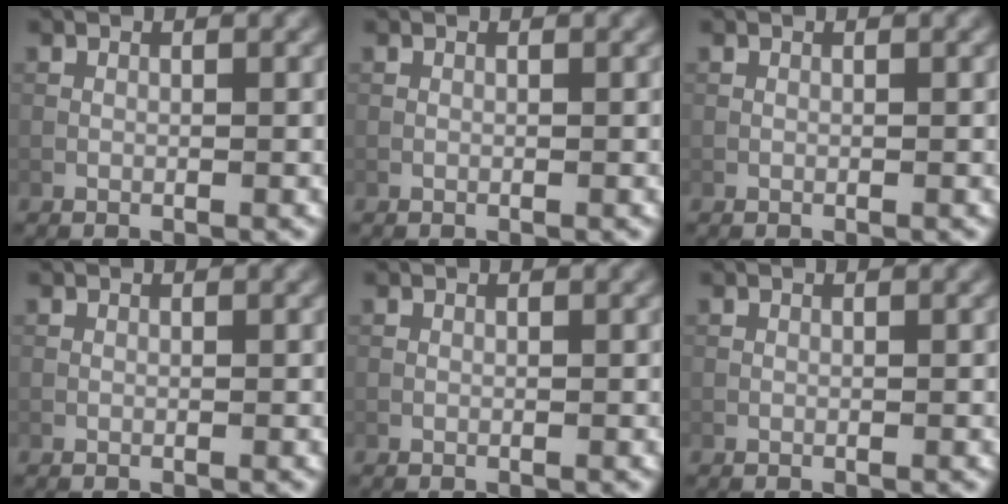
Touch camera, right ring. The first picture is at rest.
{"total": 0.0}
{"total": 0.0}
{"total": 0.0}
{"total": 0.0}
{"total": 0.0}